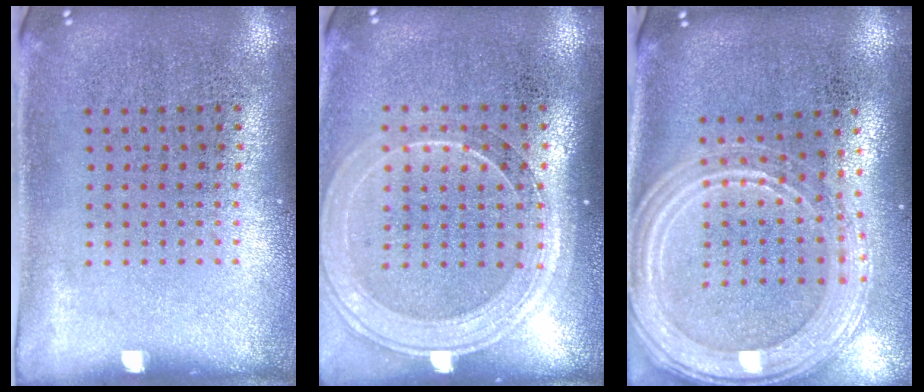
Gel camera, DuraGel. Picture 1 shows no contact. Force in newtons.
{"total": 1.9, "press": 1.7, "slide": 0.8}
{"total": 2.3, "press": 2.0, "slide": 1.0}